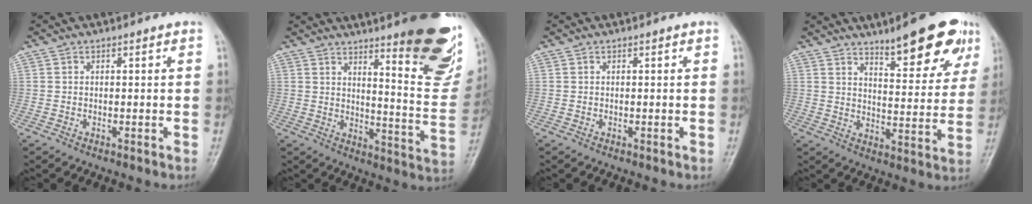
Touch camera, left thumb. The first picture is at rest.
{"total": 21.8, "force": [13.8, 4.8, 16.1], "torque": [-0.171, -0.098, 0.181]}
{"total": 0.0}
{"total": 14.7, "force": [9.6, 4.1, 10.4], "torque": [-0.104, -0.047, 0.138]}